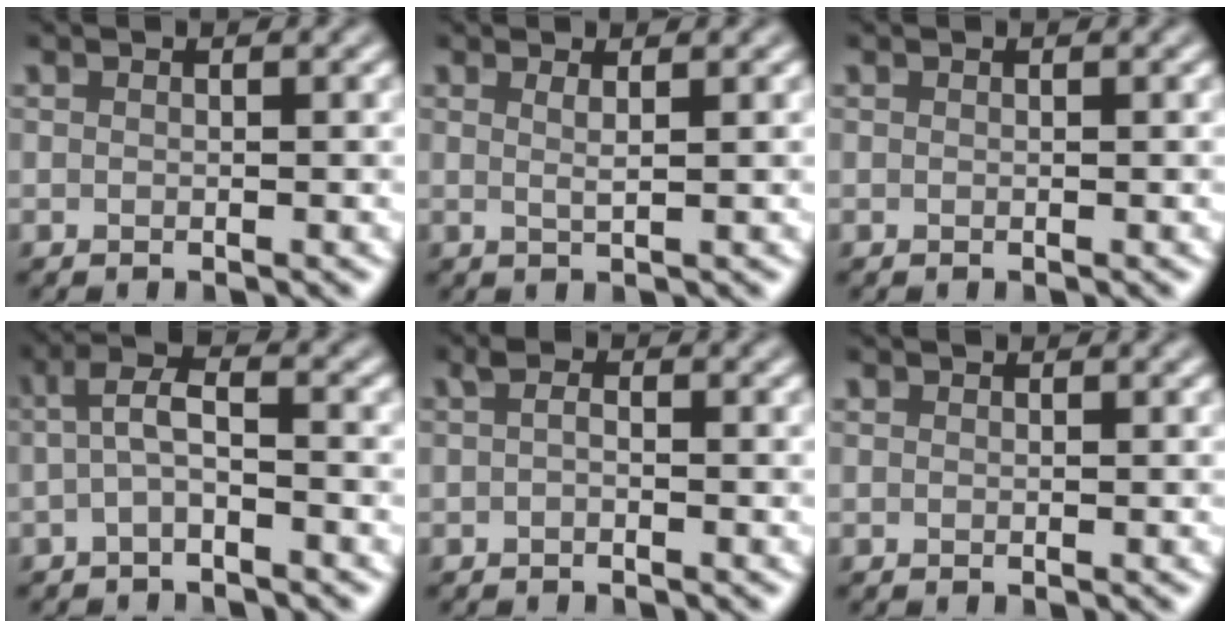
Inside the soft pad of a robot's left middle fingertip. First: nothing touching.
{"total": 1.3, "force": [0.6, 0.4, 1.1], "torque": [-0.013, -0.001, 0.003]}
{"total": 0.0}
{"total": 2.8, "force": [-0.7, 0.7, 2.6], "torque": [-0.053, 0.012, -0.023]}
{"total": 1.1, "force": [-0.1, 0.5, 0.9], "torque": [-0.019, 0.002, -0.004]}
{"total": 0.0}